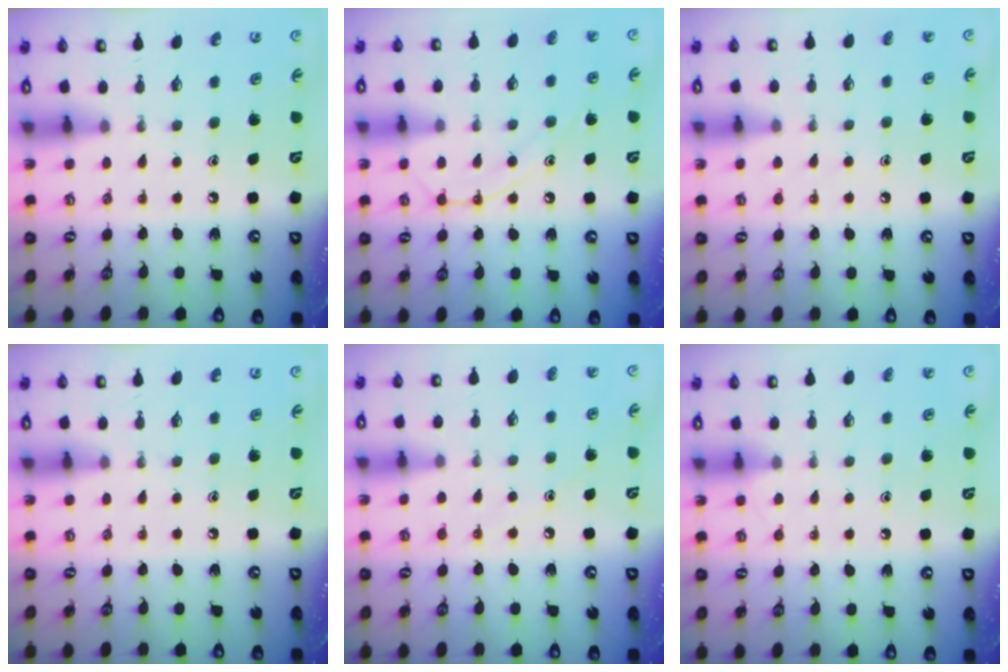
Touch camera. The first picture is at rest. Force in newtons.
{"total": 12.0, "press": 12.0, "slide": 1.0}
{"total": 7.2, "press": 7.2, "slide": 0.8}
{"total": 0.0}
{"total": 5.1, "press": 5.1, "slide": 0.5}
{"total": 2.6, "press": 2.5, "slide": 0.3}